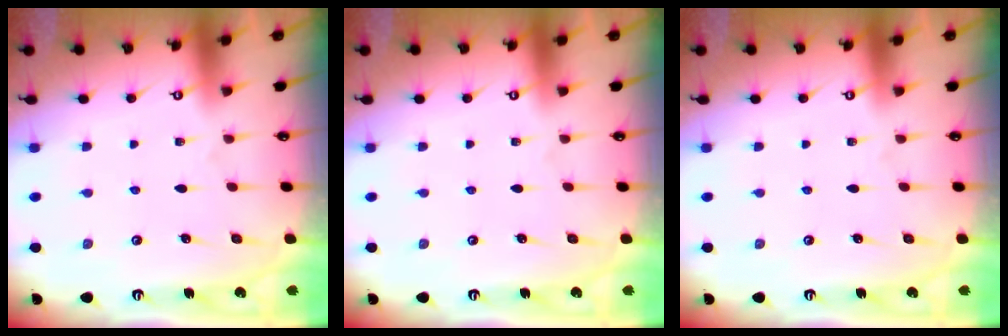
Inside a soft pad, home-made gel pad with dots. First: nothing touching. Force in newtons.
{"total": 0.0}
{"total": 0.0}